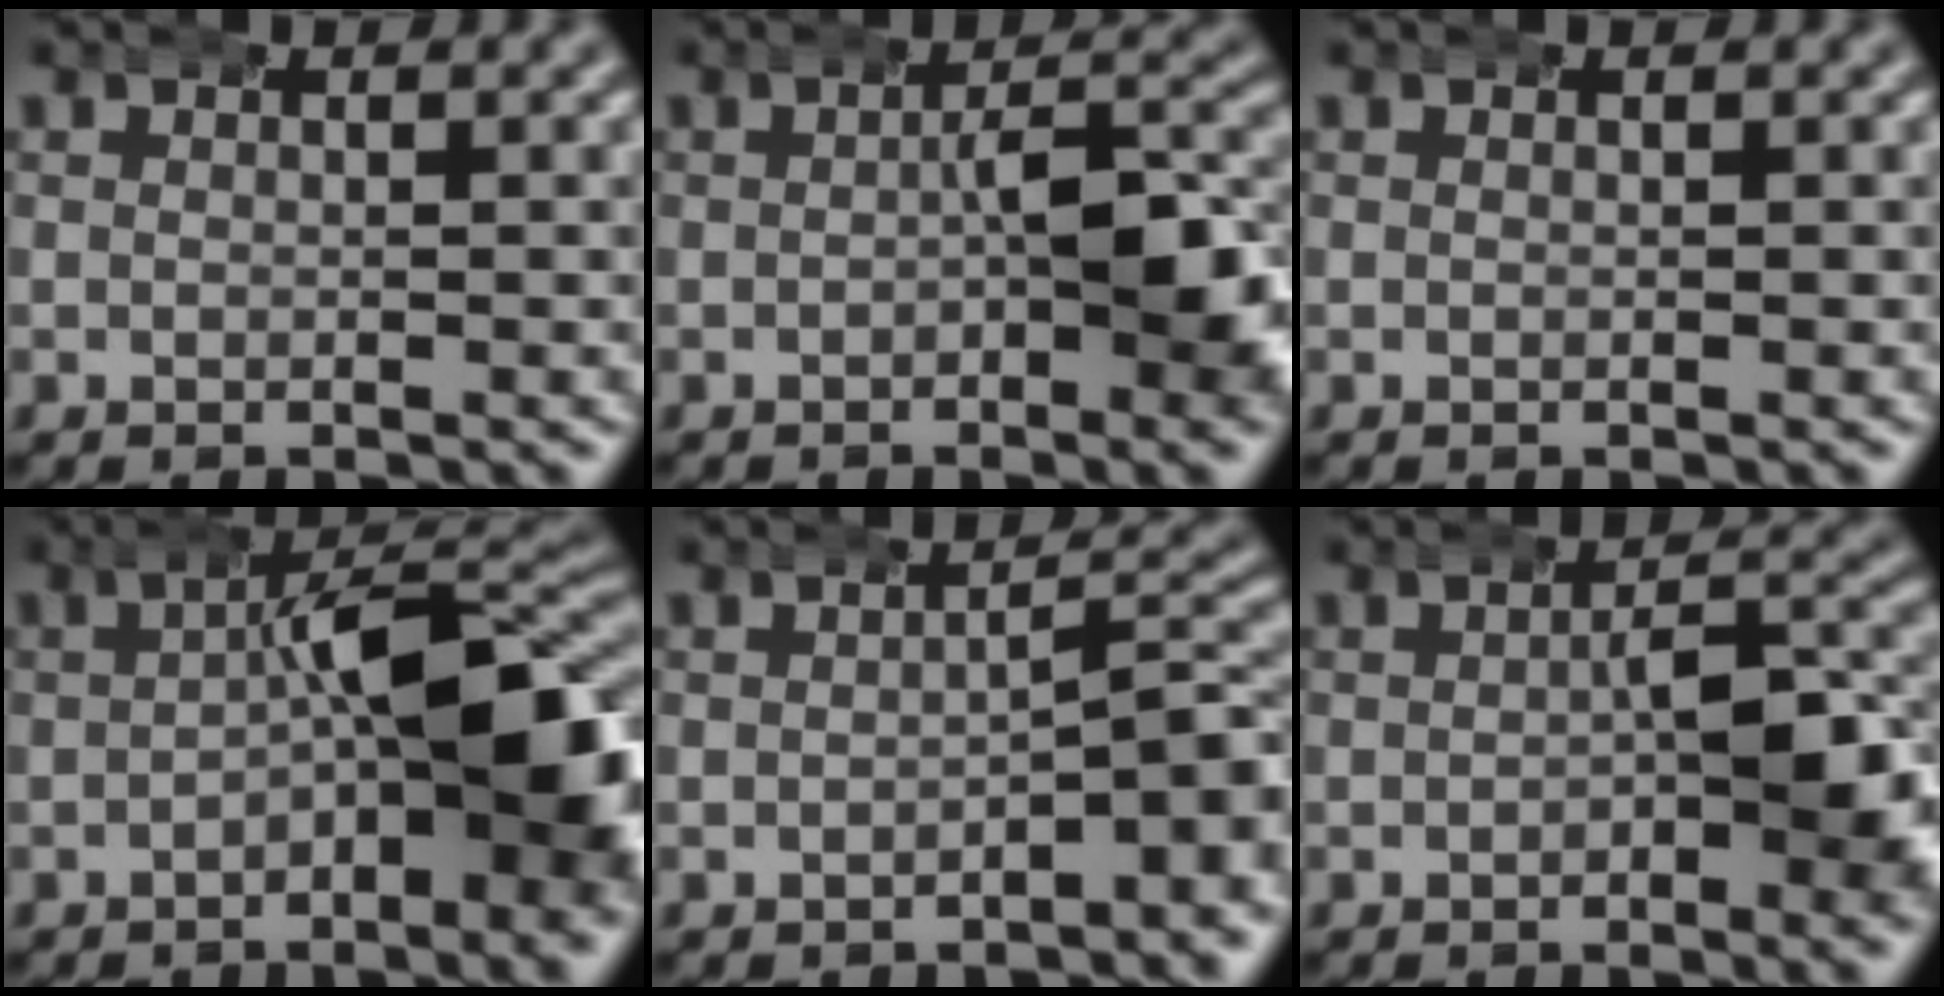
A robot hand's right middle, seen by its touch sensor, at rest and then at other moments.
{"total": 3.9, "force": [-0.5, 0.9, 3.8], "torque": [-0.054, 0.000, -0.010]}
{"total": 0.0}
{"total": 9.3, "force": [-1.0, 3.6, 8.5], "torque": [-0.109, 0.001, -0.016]}
{"total": 4.3, "force": [-2.1, 1.5, 3.4], "torque": [-0.047, -0.008, -0.022]}
{"total": 3.7, "force": [-0.6, 1.0, 3.5], "torque": [-0.049, -0.001, -0.011]}